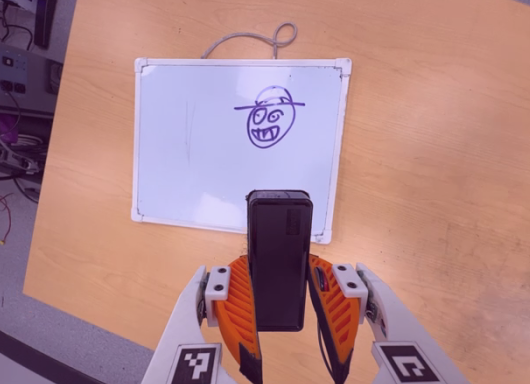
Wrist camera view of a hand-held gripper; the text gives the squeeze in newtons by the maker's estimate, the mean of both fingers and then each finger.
{"total": 4.6, "left": 2.9, "right": 6.3}